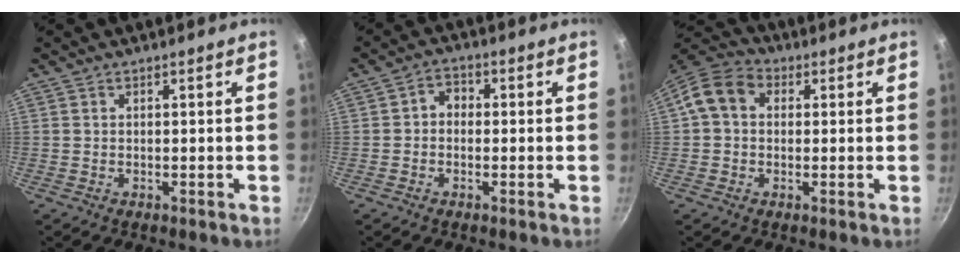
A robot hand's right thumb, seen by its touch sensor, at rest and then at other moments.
{"total": 3.3, "force": [-0.3, 2.8, 1.8], "torque": [-0.014, 0.011, -0.015]}
{"total": 8.4, "force": [1.2, 6.7, 4.9], "torque": [-0.075, 0.023, -0.001]}